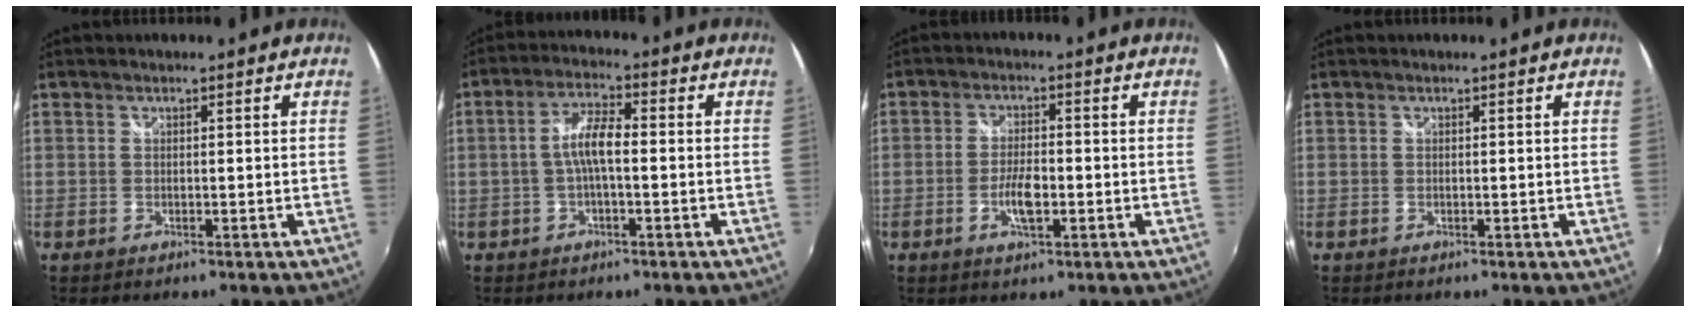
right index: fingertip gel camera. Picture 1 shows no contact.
{"total": 5.4, "force": [-0.8, 1.4, 5.2], "torque": [-0.104, 0.012, -0.015]}
{"total": 5.1, "force": [-1.8, 1.9, 4.4], "torque": [-0.091, -0.001, -0.033]}
{"total": 0.0}